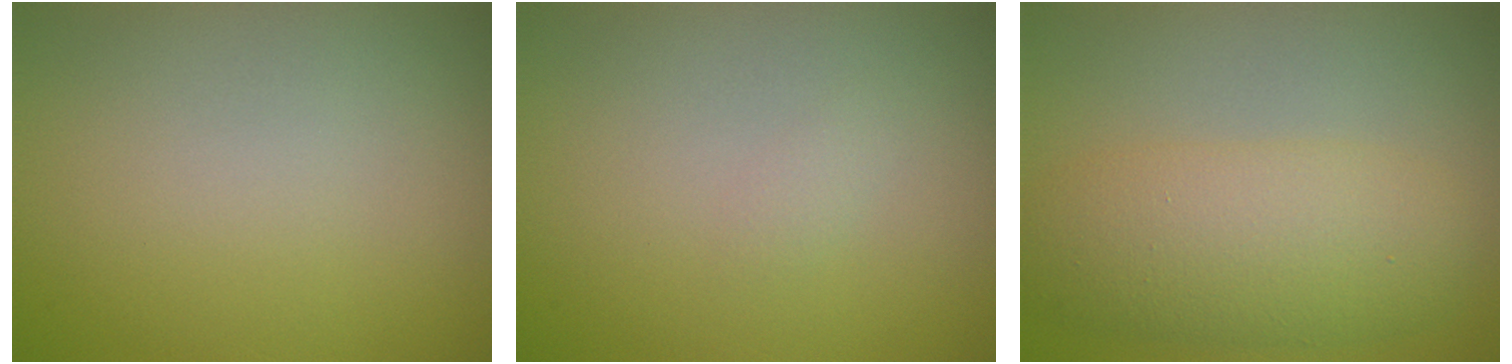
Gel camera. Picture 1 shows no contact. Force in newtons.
{"total": 0.6, "press": 0.6, "slide": 0.1}
{"total": 5.9, "press": 5.9, "slide": 0.2}